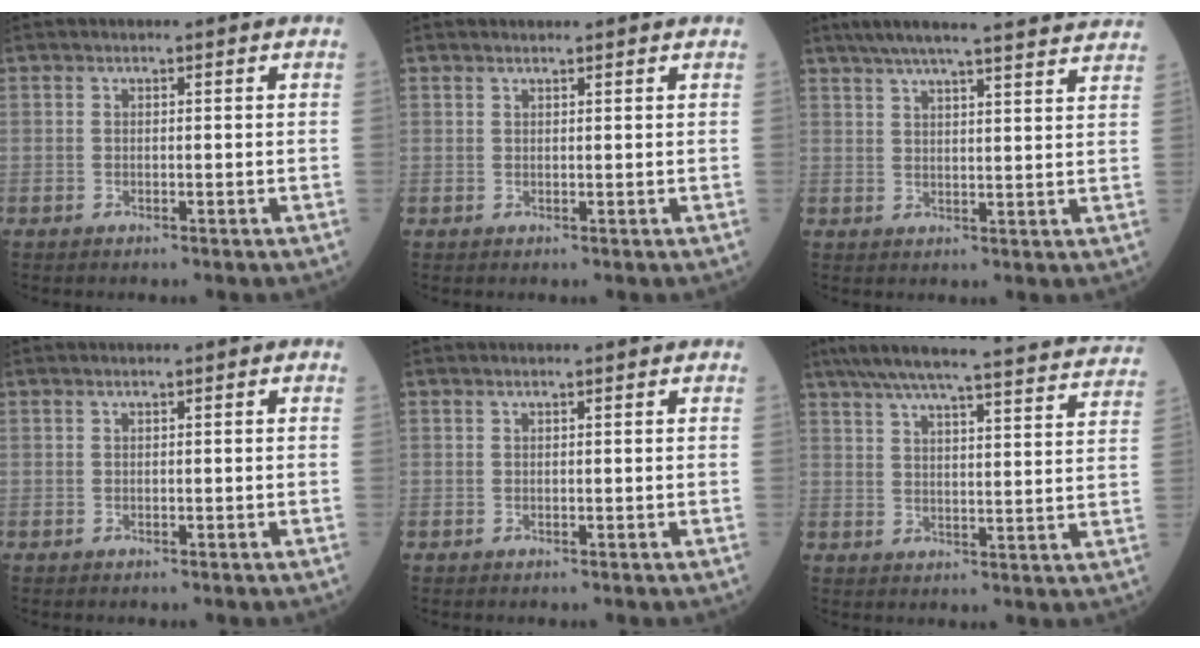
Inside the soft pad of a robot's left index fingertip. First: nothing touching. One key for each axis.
{"total": 1.2, "fx": 1.2, "fy": 0.4, "fz": 0.1, "tx": -0.008, "ty": 0.010, "tz": 0.019}
{"total": 20.7, "fx": 18.6, "fy": 1.0, "fz": 9.0, "tx": -0.139, "ty": 0.014, "tz": 0.237}
{"total": 0.0}
{"total": 0.0}
{"total": 29.4, "fx": 27.0, "fy": 2.0, "fz": 11.5, "tx": -0.185, "ty": -0.035, "tz": 0.332}